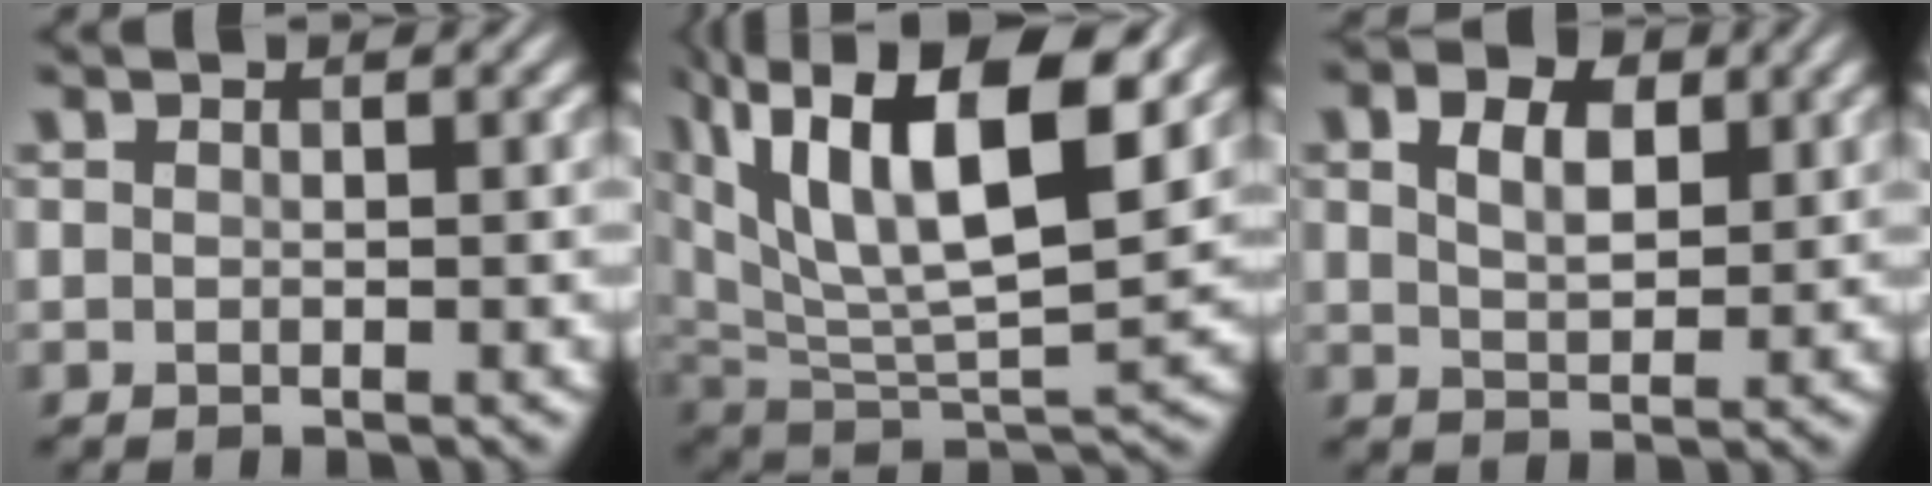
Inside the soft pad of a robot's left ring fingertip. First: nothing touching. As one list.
[{"total": 14.2, "force": [7.1, 5.2, 11.2], "torque": [-0.201, 0.013, 0.124]}, {"total": 4.1, "force": [1.9, 2.3, 2.9], "torque": [-0.046, 0.004, 0.028]}]